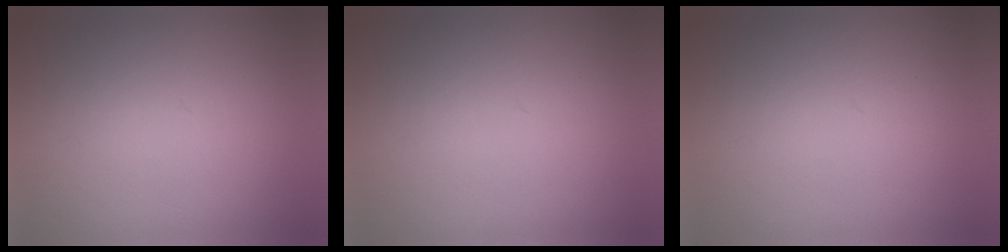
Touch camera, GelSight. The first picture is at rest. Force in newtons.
{"total": 1.0}
{"total": 1.1}